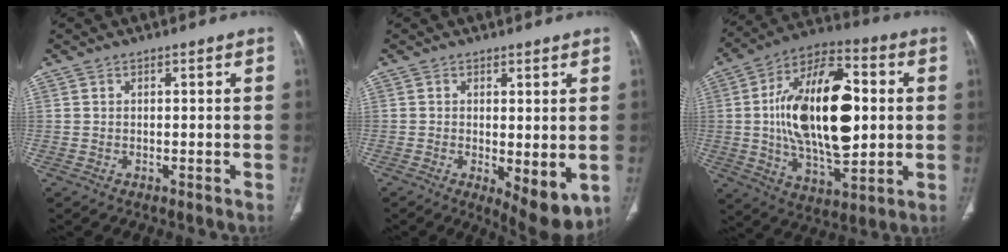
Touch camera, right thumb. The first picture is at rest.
{"total": 7.9, "force": [-1.3, 3.0, 7.2], "torque": [-0.104, -0.025, -0.013]}
{"total": 24.7, "force": [1.6, 12.2, 21.4], "torque": [-0.350, 0.004, 0.028]}